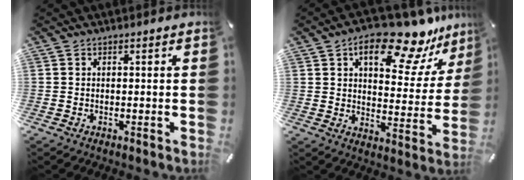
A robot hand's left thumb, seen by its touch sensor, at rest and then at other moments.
{"total": 17.5, "force": [12.6, 7.4, 9.7], "torque": [-0.138, -0.086, 0.208]}